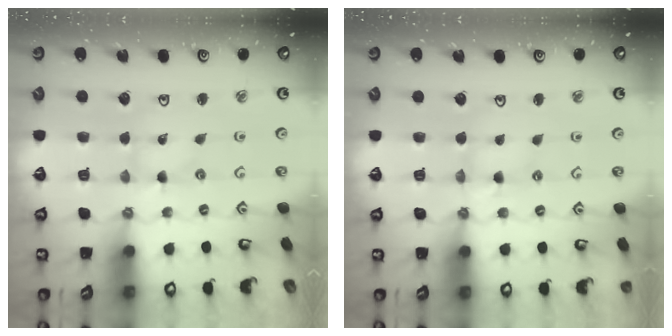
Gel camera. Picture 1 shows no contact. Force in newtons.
{"total": 3.0, "press": 2.9, "slide": 0.3}